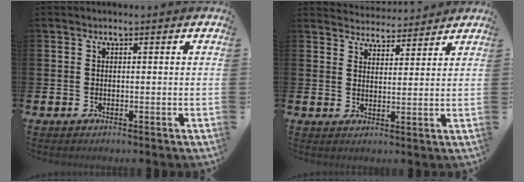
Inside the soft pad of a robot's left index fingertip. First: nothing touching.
{"total": 4.0, "force": [3.9, 0.6, -0.4], "torque": [-0.002, -0.026, 0.071]}